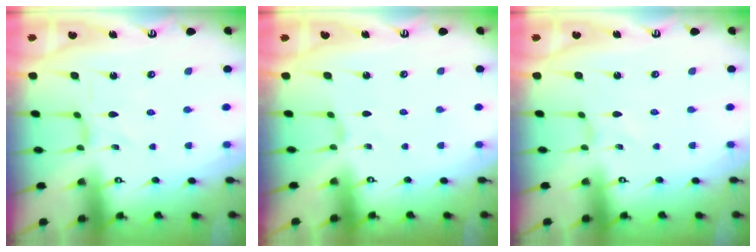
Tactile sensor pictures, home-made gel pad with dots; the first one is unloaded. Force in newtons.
{"total": 0.8, "press": 0.7, "slide": 0.4}
{"total": 0.7, "press": 0.6, "slide": 0.1}